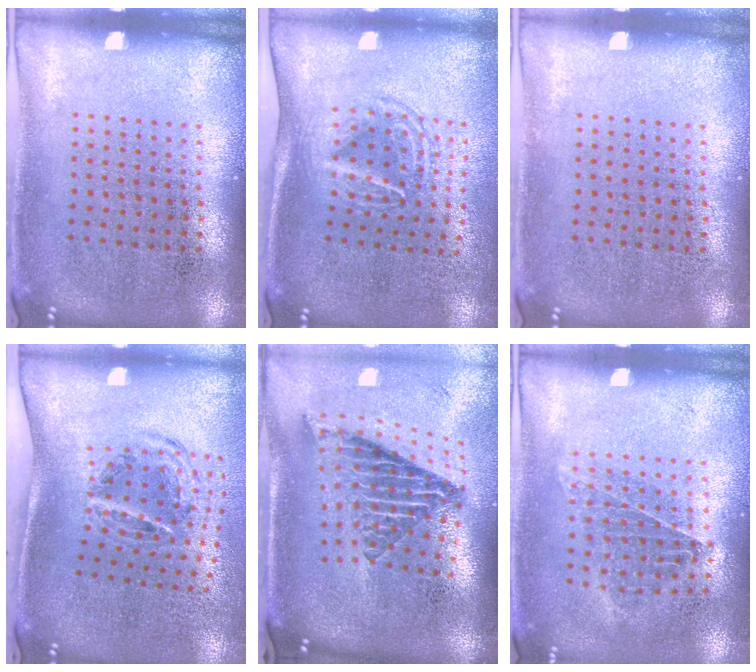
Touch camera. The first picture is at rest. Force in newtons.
{"total": 1.6, "press": 1.2, "slide": 1.1}
{"total": 0.0}
{"total": 1.2, "press": 1.0, "slide": 0.6}
{"total": 2.9, "press": 1.8, "slide": 2.3}
{"total": 0.9, "press": 0.8, "slide": 0.4}